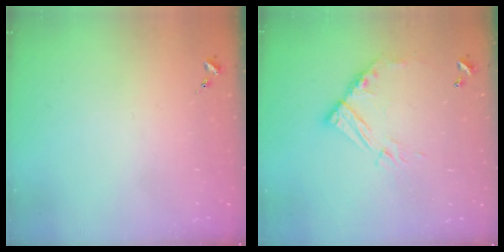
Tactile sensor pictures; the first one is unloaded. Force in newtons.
{"total": 11.8, "press": 11.7, "slide": 1.0}